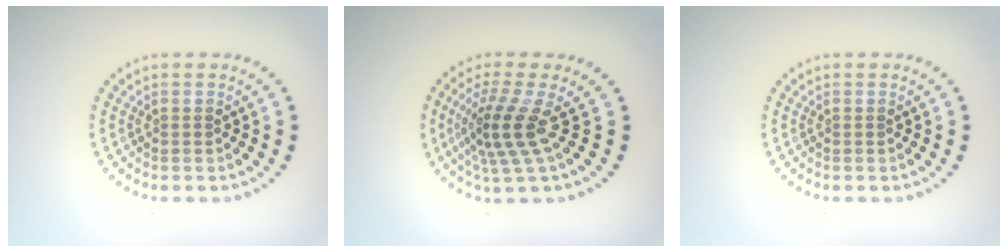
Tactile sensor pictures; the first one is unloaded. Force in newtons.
{"total": 4.0, "press": 2.7, "slide": 2.8}
{"total": 0.0}